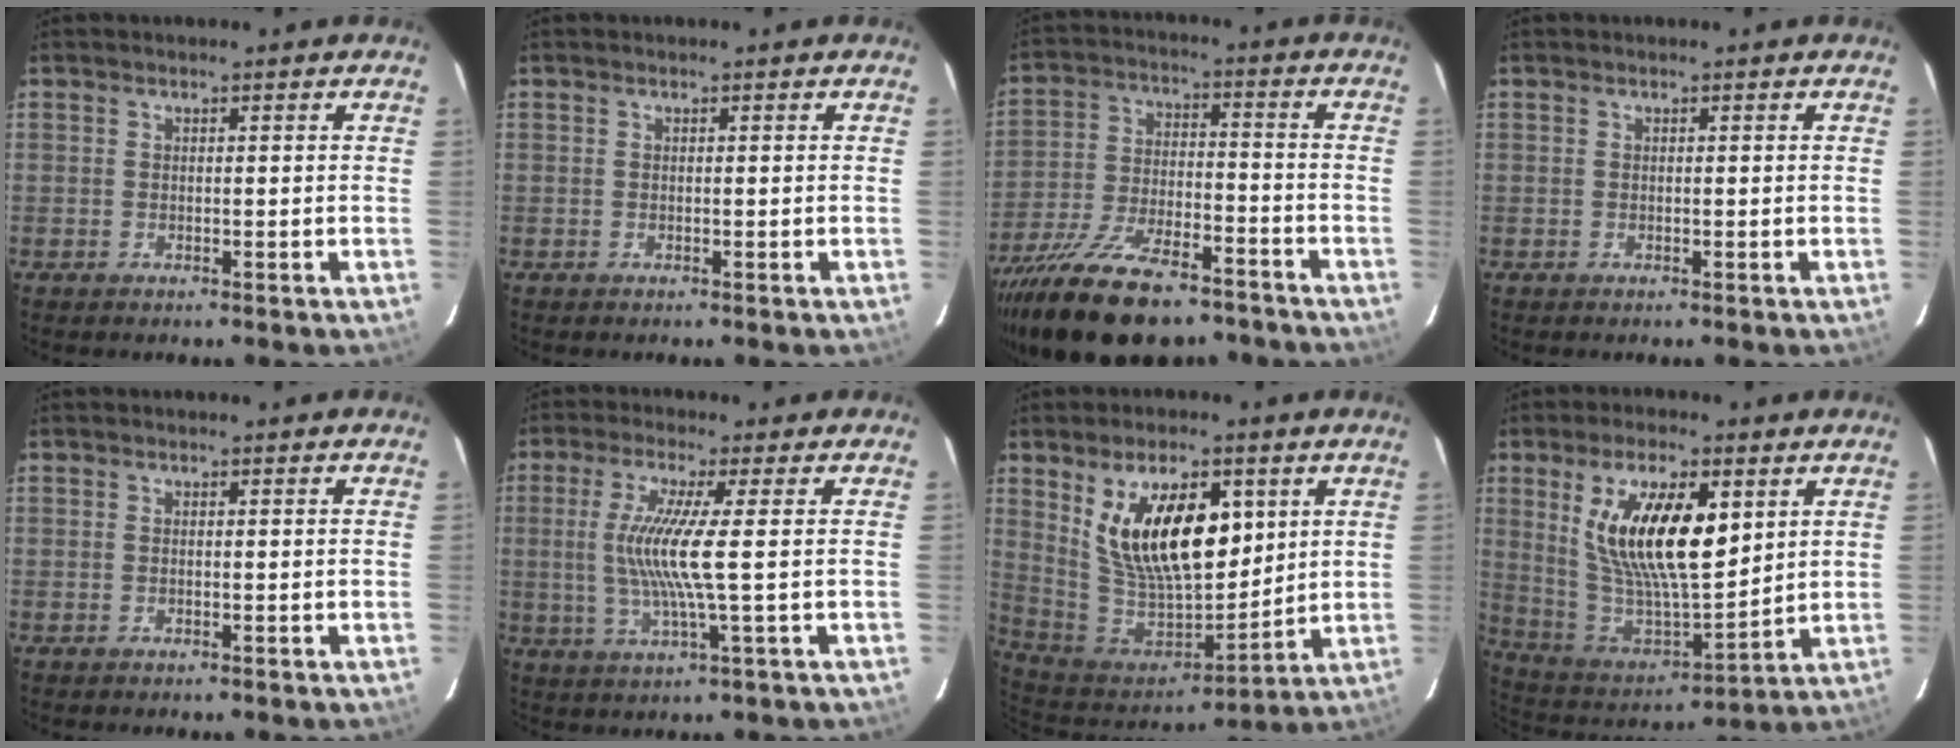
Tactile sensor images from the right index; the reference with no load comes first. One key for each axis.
{"total": 0.0}
{"total": 21.3, "fx": -16.1, "fy": 7.9, "fz": 11.5, "tx": -0.225, "ty": -0.032, "tz": -0.256}
{"total": 0.0}
{"total": 0.0}
{"total": 9.1, "fx": 0.3, "fy": -0.7, "fz": 9.1, "tx": -0.181, "ty": -0.009, "tz": 0.010}
{"total": 19.3, "fx": 6.7, "fy": 9.6, "fz": 15.3, "tx": -0.272, "ty": -0.002, "tz": 0.140}
{"total": 18.6, "fx": 6.2, "fy": 7.2, "fz": 16.0, "tx": -0.299, "ty": -0.004, "tz": 0.125}